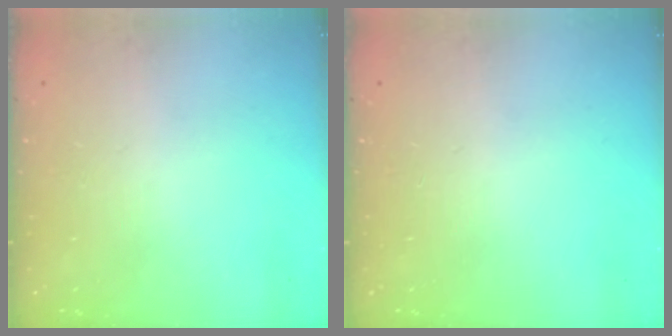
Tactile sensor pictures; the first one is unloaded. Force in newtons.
{"total": 0.0}